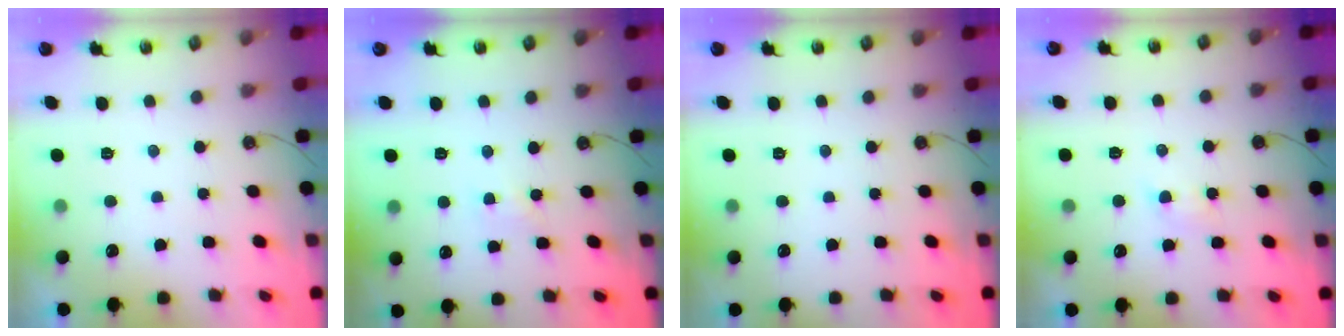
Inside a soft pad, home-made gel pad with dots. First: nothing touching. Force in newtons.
{"total": 3.7, "press": 3.6, "slide": 0.5}
{"total": 0.0}
{"total": 2.9, "press": 2.9, "slide": 0.5}